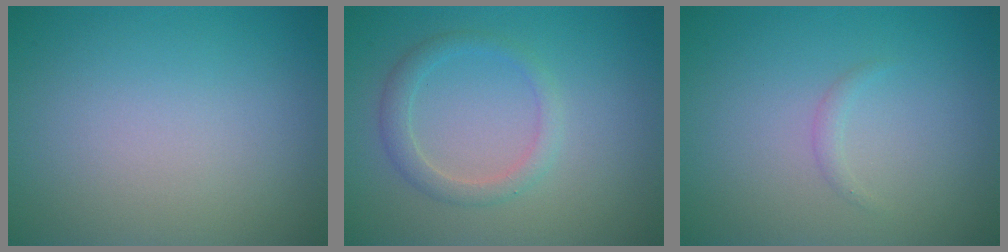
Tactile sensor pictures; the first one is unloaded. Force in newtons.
{"total": 2.1, "press": 2.1, "slide": 0.2}
{"total": 0.6, "press": 0.6, "slide": 0.0}